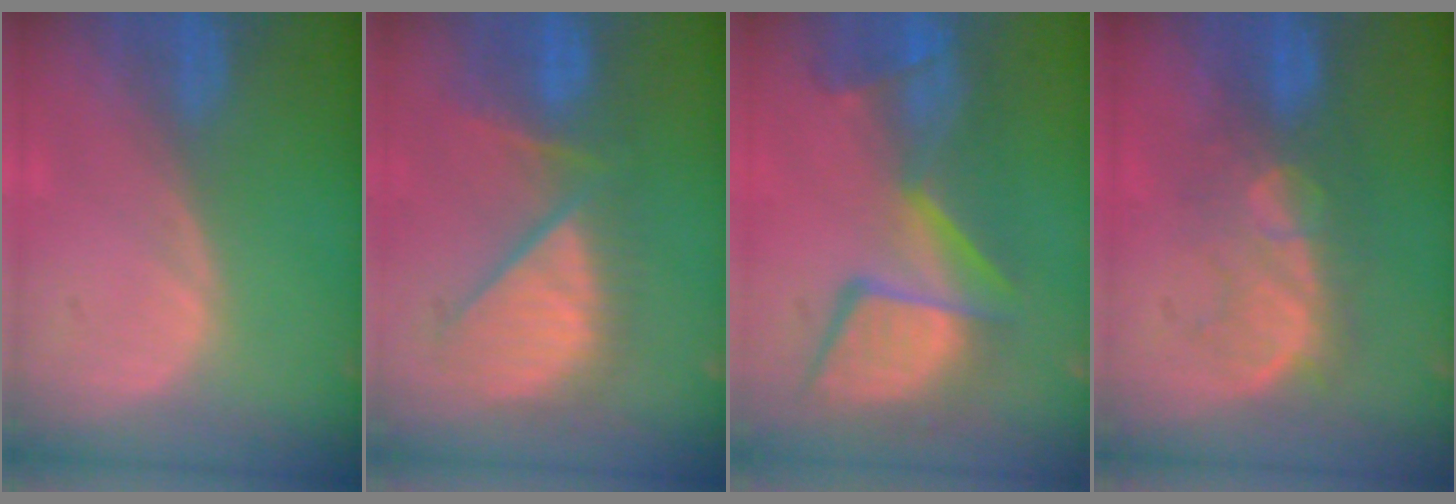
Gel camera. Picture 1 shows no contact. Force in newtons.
{"total": 9.7, "press": 9.3, "slide": 3.0}
{"total": 11.5, "press": 10.7, "slide": 4.4}
{"total": 8.1, "press": 7.9, "slide": 1.7}